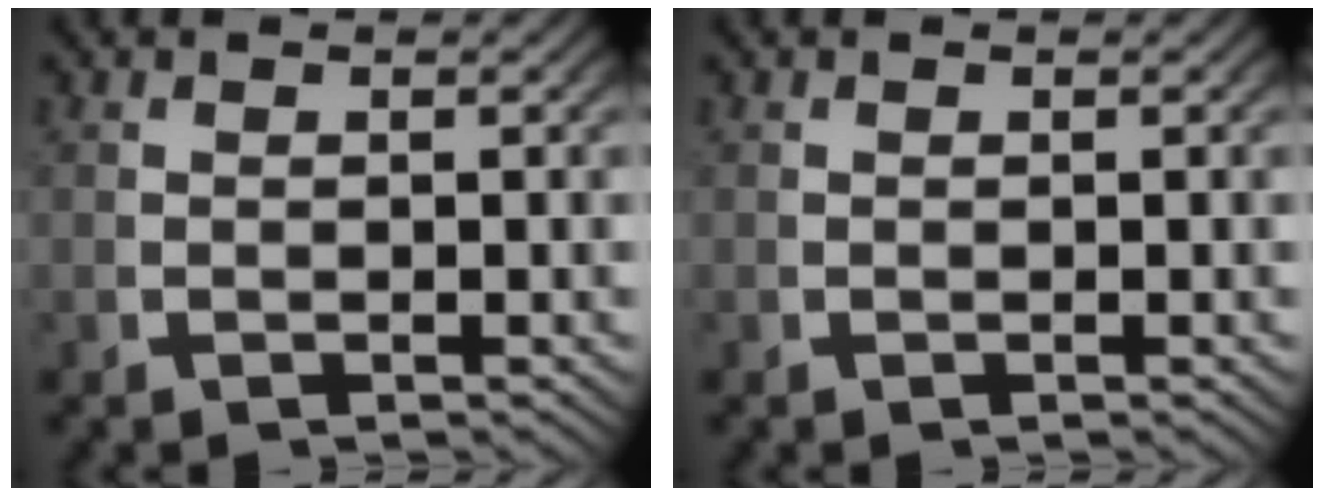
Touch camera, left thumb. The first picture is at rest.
{"total": 0.0}